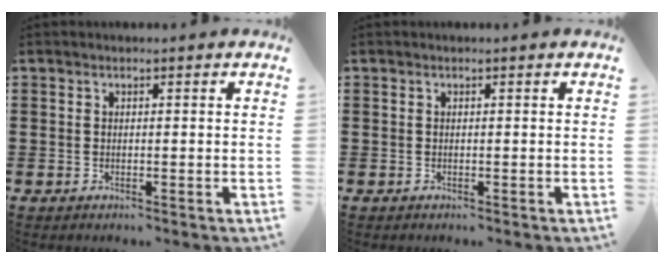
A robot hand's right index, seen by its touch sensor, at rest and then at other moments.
{"total": 0.0}